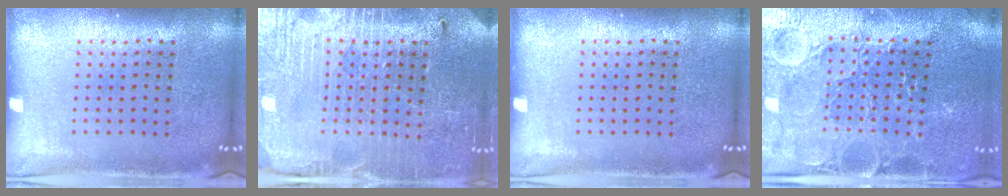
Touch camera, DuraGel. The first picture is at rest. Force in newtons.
{"total": 3.9, "press": 3.7, "slide": 1.2}
{"total": 0.0}
{"total": 3.8, "press": 3.7, "slide": 0.8}